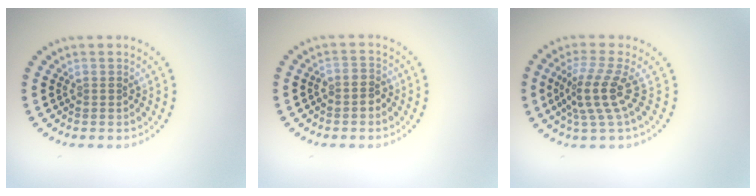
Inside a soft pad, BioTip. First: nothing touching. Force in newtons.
{"total": 1.2, "press": 1.0, "slide": 0.7}
{"total": 3.7, "press": 2.6, "slide": 2.6}